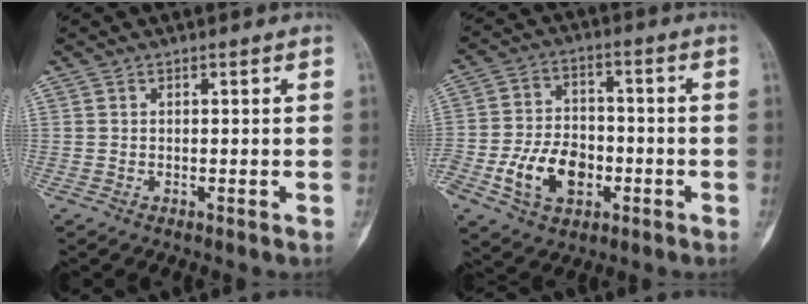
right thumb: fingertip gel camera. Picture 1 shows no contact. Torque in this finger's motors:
{"motor_torque": [0.36, 0.17, 0.97, -0.41, 0.06]}